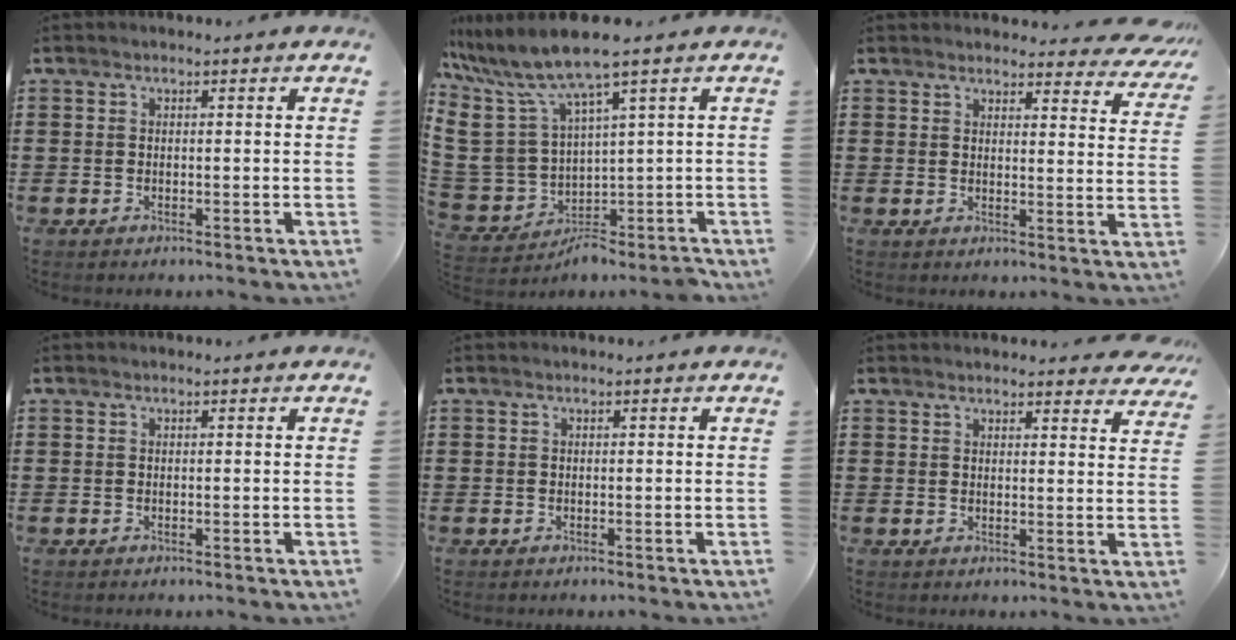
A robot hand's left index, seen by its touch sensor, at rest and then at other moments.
{"total": 7.9, "force": [2.5, 4.0, 6.4], "torque": [-0.172, -0.036, 0.036]}
{"total": 3.9, "force": [3.6, 0.6, 1.2], "torque": [-0.020, -0.018, 0.064]}
{"total": 0.0}
{"total": 0.0}
{"total": 3.0, "force": [2.9, 0.3, 0.6], "torque": [-0.013, -0.009, 0.053]}